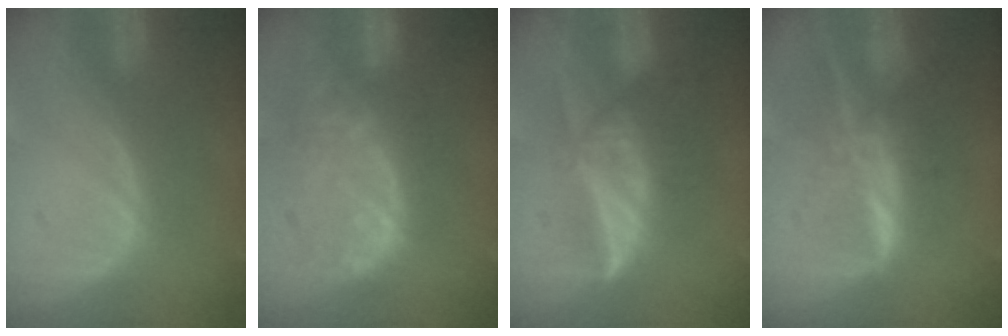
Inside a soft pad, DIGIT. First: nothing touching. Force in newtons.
{"total": 11.2, "press": 9.6, "slide": 5.8}
{"total": 6.0, "press": 5.7, "slide": 1.9}
{"total": 7.7, "press": 6.5, "slide": 4.1}